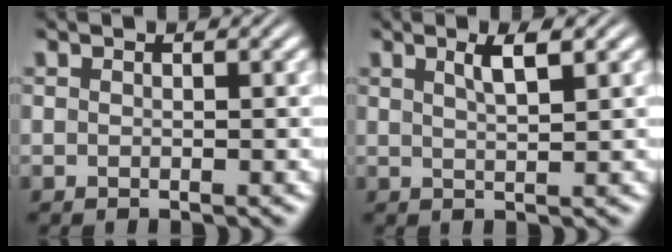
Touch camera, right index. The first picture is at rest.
{"total": 1.9, "force": [0.9, -0.3, 1.7], "torque": [-0.029, -0.002, 0.022]}